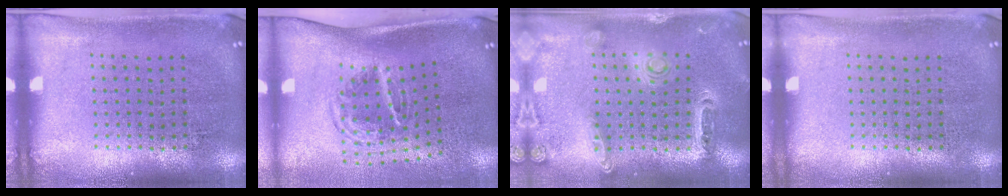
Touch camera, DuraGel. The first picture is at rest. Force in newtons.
{"total": 1.9, "press": 1.2, "slide": 1.5}
{"total": 1.4, "press": 1.4, "slide": 0.3}
{"total": 0.0}